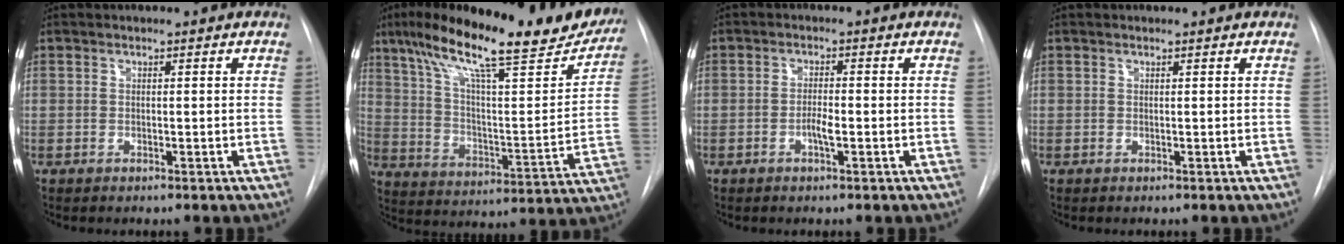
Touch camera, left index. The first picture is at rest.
{"total": 27.7, "force": [21.2, 4.7, 17.1], "torque": [-0.274, 0.006, 0.302]}
{"total": 2.4, "force": [-0.9, 0.4, 2.2], "torque": [-0.039, 0.001, -0.017]}
{"total": 0.0}